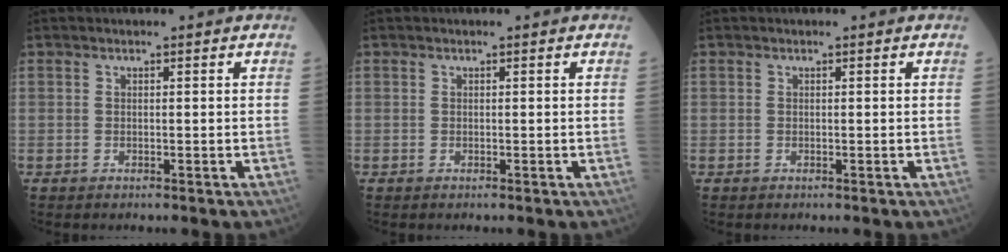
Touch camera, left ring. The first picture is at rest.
{"total": 0.0}
{"total": 0.0}